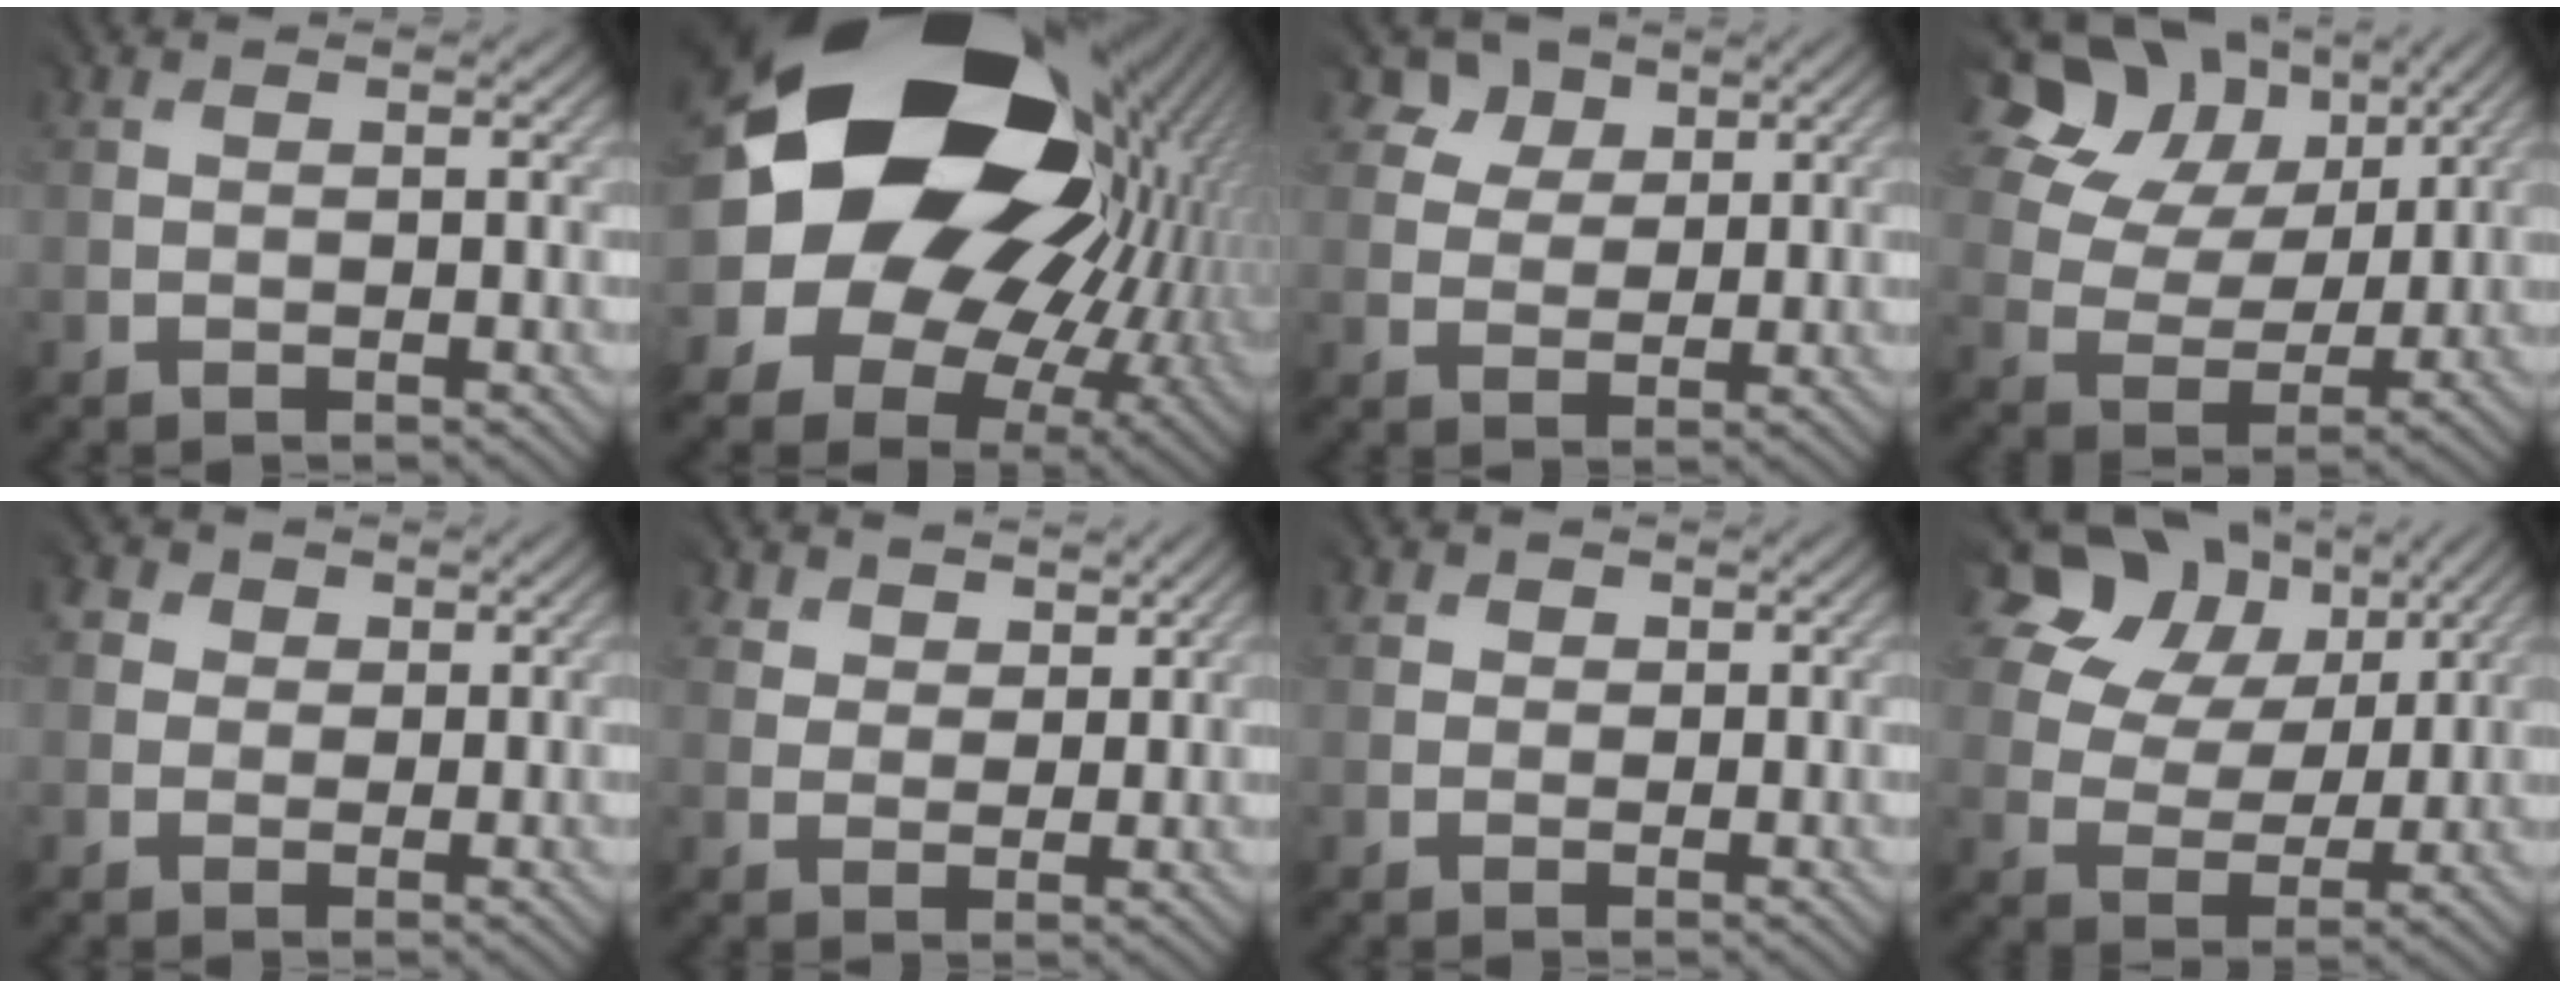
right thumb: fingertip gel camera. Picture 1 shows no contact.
{"total": 22.6, "force": [4.9, 17.6, 13.3], "torque": [-0.282, -0.024, 0.083]}
{"total": 4.2, "force": [3.3, 2.7, 0.1], "torque": [-0.018, -0.014, 0.069]}
{"total": 13.5, "force": [7.8, 9.2, 6.2], "torque": [-0.163, 0.039, 0.125]}
{"total": 3.0, "force": [1.5, 2.6, 0.3], "torque": [-0.029, 0.006, 0.011]}
{"total": 3.9, "force": [3.3, 2.1, 0.2], "torque": [-0.024, -0.009, 0.067]}
{"total": 1.6, "force": [1.0, 1.1, -0.7], "torque": [0.004, 0.001, 0.012]}
{"total": 12.8, "force": [8.1, 8.5, 5.1], "torque": [-0.136, 0.042, 0.136]}